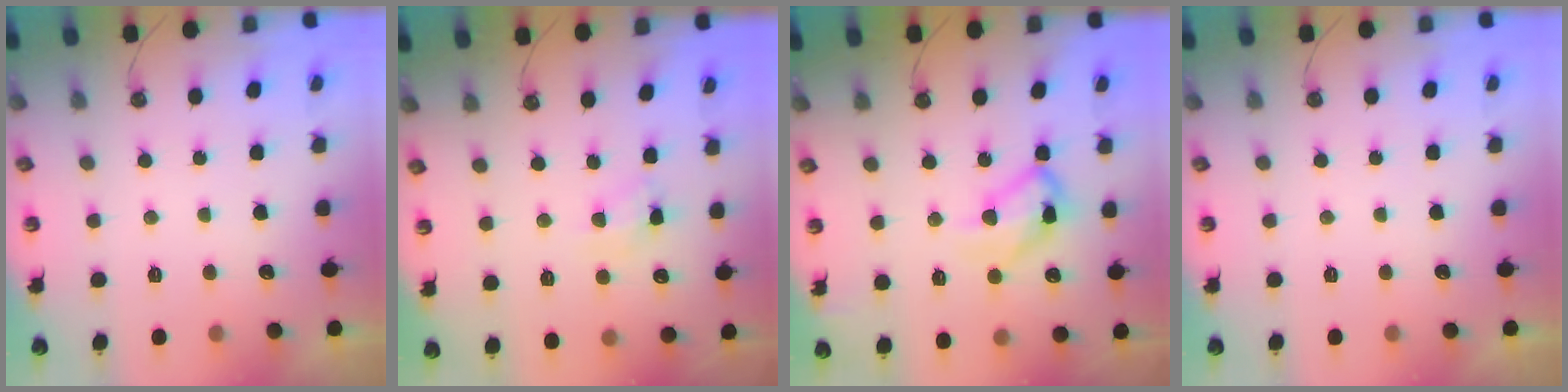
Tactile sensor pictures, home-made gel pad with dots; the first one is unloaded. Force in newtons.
{"total": 5.8, "press": 5.8, "slide": 0.4}
{"total": 12.4, "press": 12.3, "slide": 1.6}
{"total": 0.0}